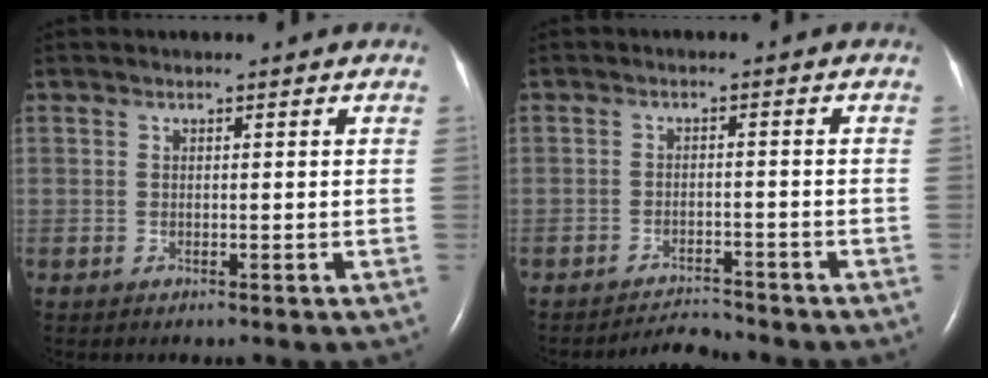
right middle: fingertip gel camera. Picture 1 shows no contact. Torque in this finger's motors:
{"motor_torque": [0.00, -0.02, -0.07, 0.00]}